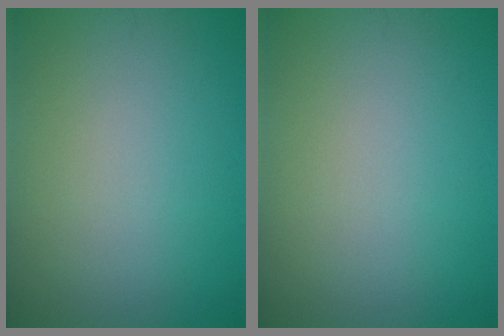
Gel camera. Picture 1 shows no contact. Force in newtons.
{"total": 0.0}